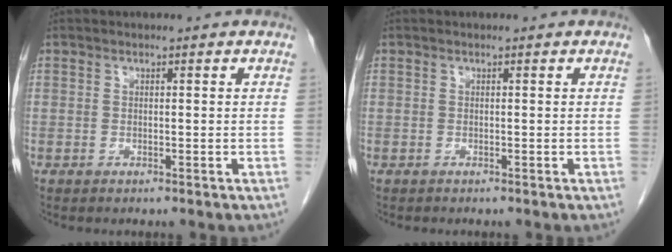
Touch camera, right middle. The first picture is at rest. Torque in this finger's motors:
{"motor_torque": [-0.26, 0.03, -0.04, -0.01]}